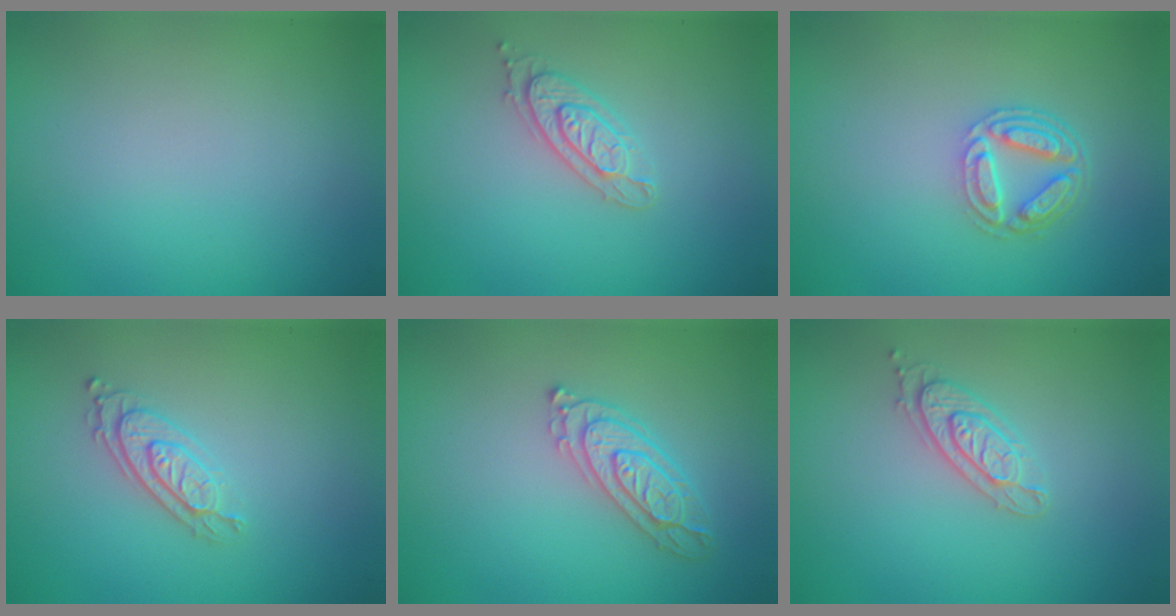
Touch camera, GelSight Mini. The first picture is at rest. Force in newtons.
{"total": 2.2, "press": 2.1, "slide": 0.5}
{"total": 4.0, "press": 3.1, "slide": 2.6}
{"total": 2.8, "press": 2.2, "slide": 1.7}
{"total": 3.0, "press": 2.9, "slide": 0.7}
{"total": 2.2, "press": 2.1, "slide": 0.5}